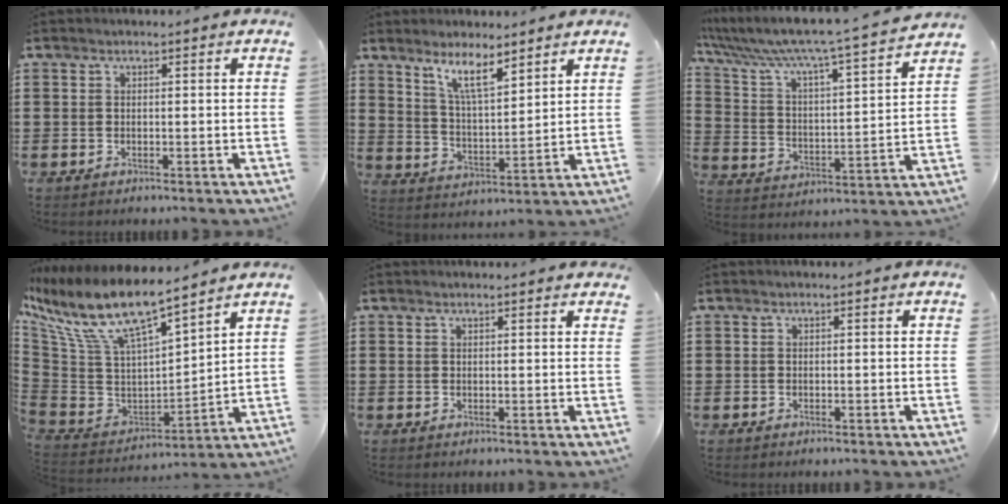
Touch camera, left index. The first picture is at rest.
{"total": 7.5, "force": [5.7, 1.6, 4.7], "torque": [-0.099, -0.017, 0.100]}
{"total": 7.0, "force": [6.1, -0.1, 3.4], "torque": [-0.097, -0.053, 0.093]}
{"total": 12.1, "force": [8.1, 3.1, 8.4], "torque": [-0.209, -0.060, 0.133]}
{"total": 1.0, "force": [0.9, 0.0, 0.5], "torque": [-0.010, 0.000, 0.017]}
{"total": 0.0}